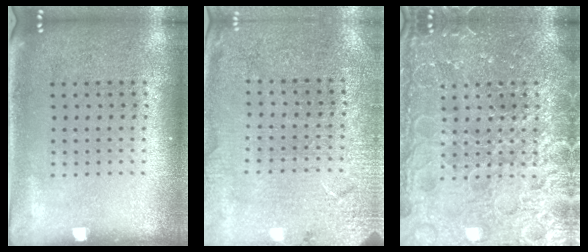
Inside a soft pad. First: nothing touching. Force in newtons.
{"total": 2.7, "press": 2.7, "slide": 0.1}
{"total": 6.9, "press": 6.9, "slide": 0.9}